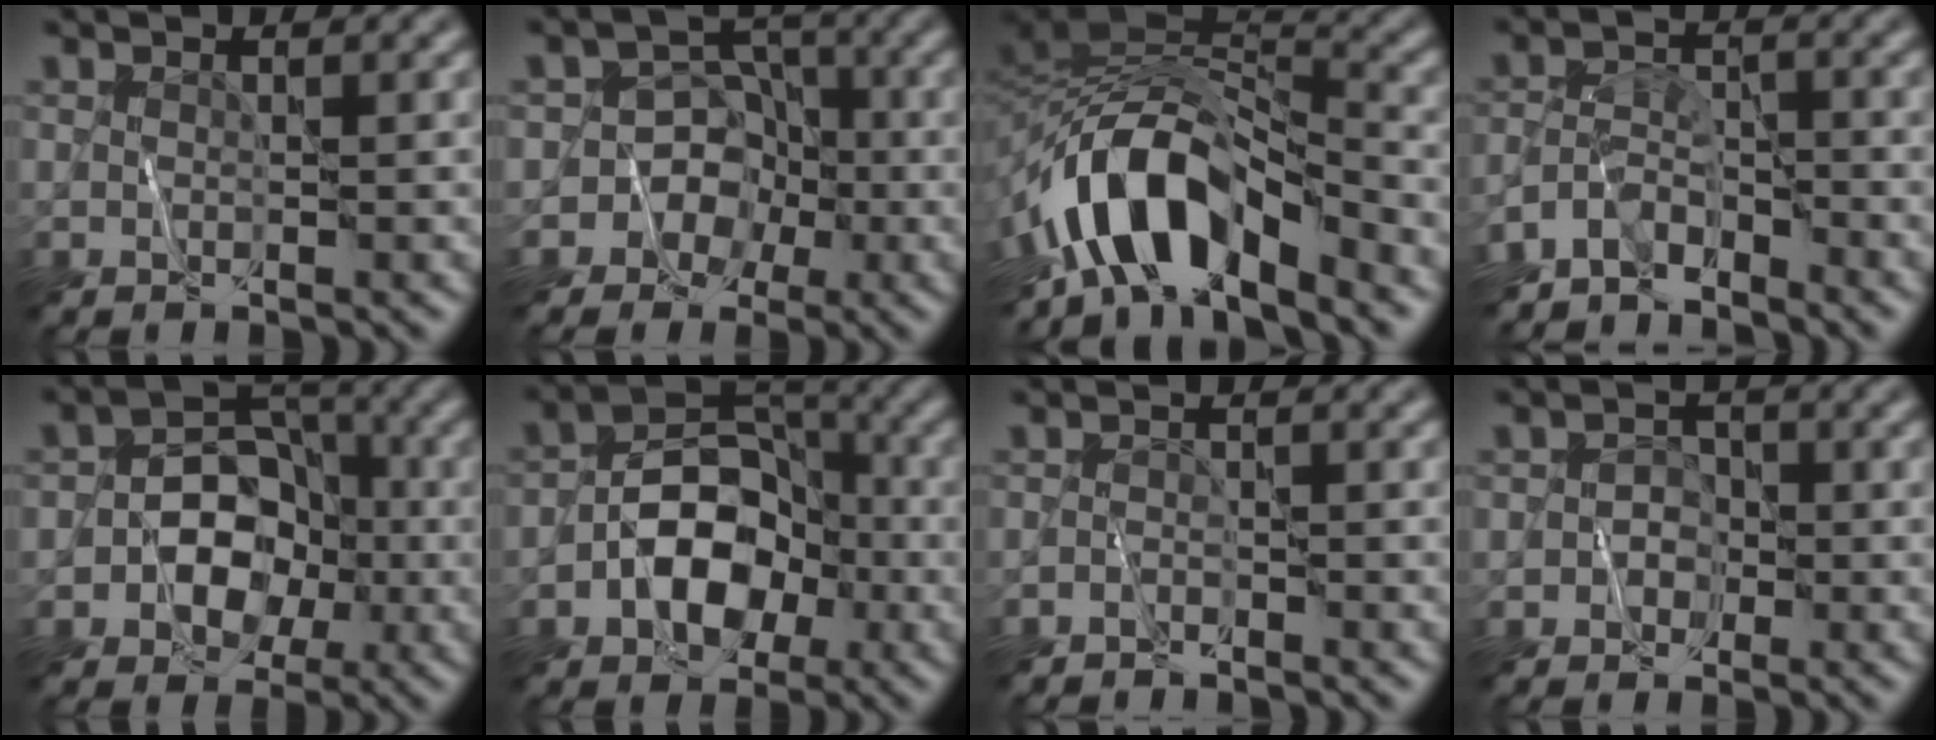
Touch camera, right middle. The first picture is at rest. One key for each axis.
{"total": 6.2, "fx": -2.8, "fy": 5.6, "fz": 0.4, "tx": 0.033, "ty": 0.015, "tz": -0.065}
{"total": 10.2, "fx": -5.8, "fy": 4.2, "fz": 7.2, "tx": -0.114, "ty": 0.014, "tz": -0.113}
{"total": 3.7, "fx": -3.2, "fy": 1.4, "fz": 1.2, "tx": -0.014, "ty": 0.000, "tz": -0.070}
{"total": 5.3, "fx": -1.1, "fy": 4.2, "fz": 3.0, "tx": -0.019, "ty": 0.008, "tz": -0.033}
{"total": 6.4, "fx": -2.0, "fy": 4.5, "fz": 4.2, "tx": -0.052, "ty": 0.010, "tz": -0.038}
{"total": 1.0, "fx": -1.0, "fy": 0.2, "fz": 0.1, "tx": 0.000, "ty": 0.004, "tz": -0.022}
{"total": 1.2, "fx": -0.3, "fy": 1.1, "fz": 0.4, "tx": 0.012, "ty": 0.006, "tz": -0.014}